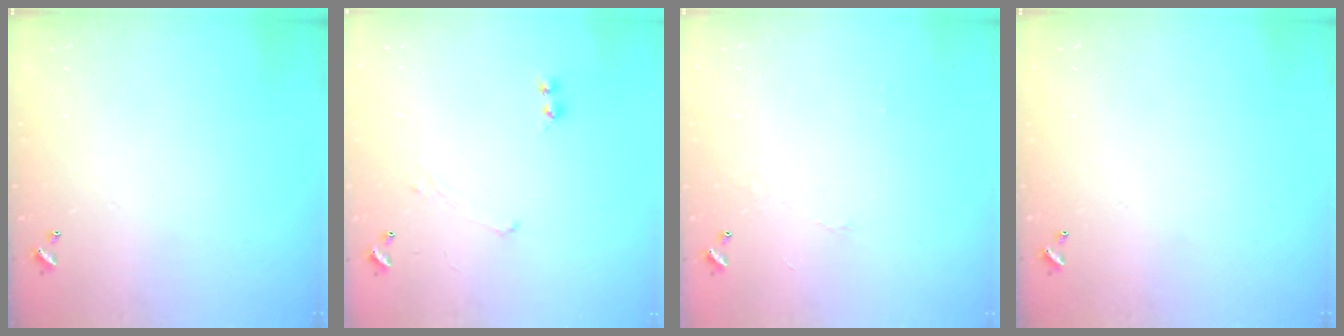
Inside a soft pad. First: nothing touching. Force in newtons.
{"total": 0.7, "press": 0.6, "slide": 0.2}
{"total": 0.0}
{"total": 0.0}